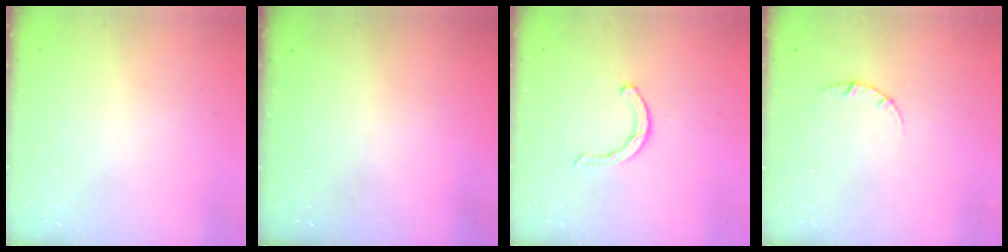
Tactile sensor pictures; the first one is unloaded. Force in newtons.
{"total": 0.0}
{"total": 1.8, "press": 1.8, "slide": 0.4}
{"total": 2.6, "press": 2.6, "slide": 0.3}